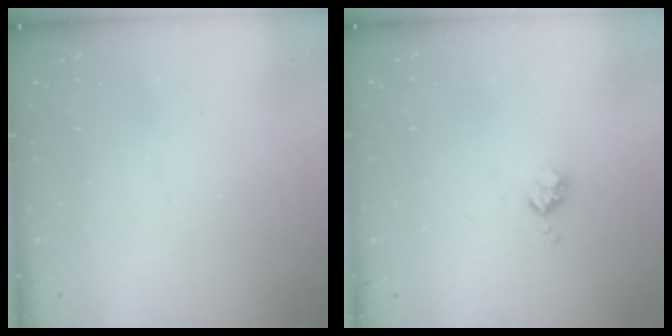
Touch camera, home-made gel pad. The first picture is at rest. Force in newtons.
{"total": 3.5, "press": 3.5, "slide": 0.4}